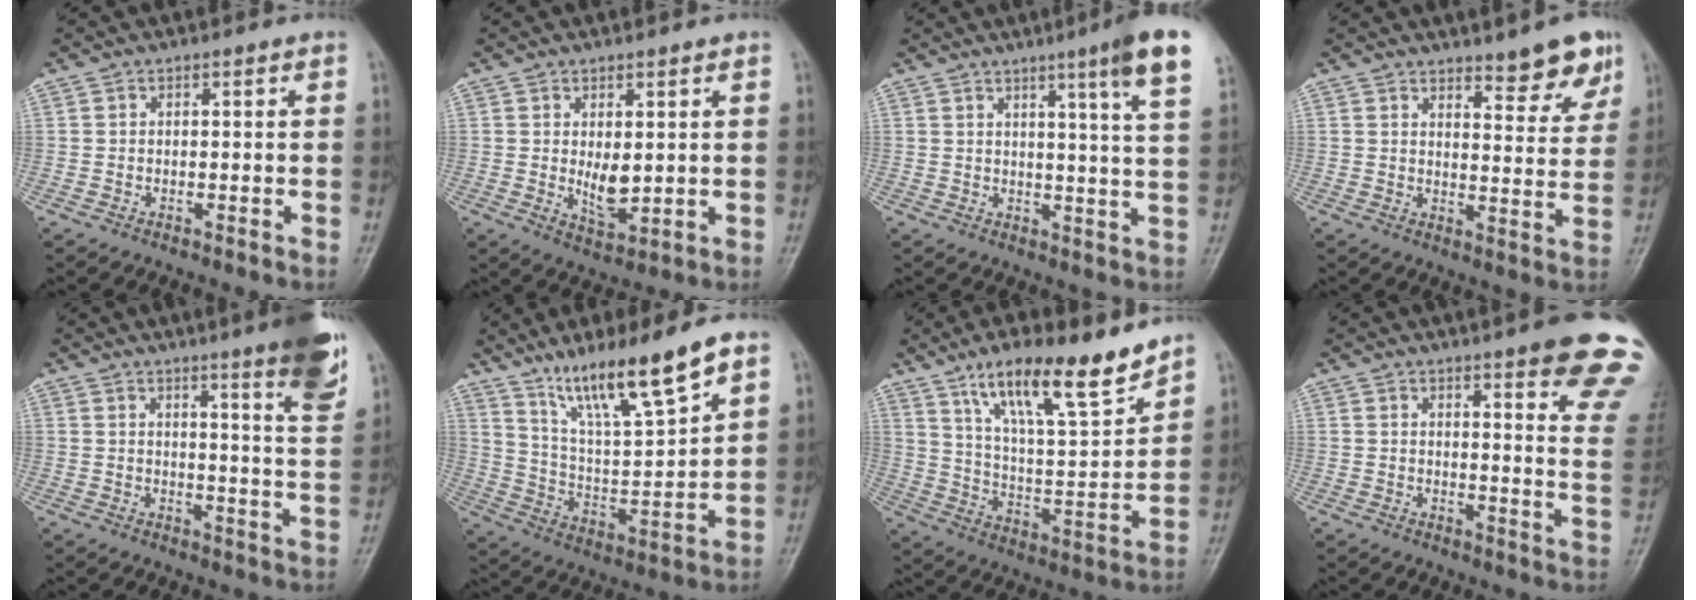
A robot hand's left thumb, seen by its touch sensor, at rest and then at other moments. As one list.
[{"total": 4.9, "force": [0.7, 2.4, 4.2], "torque": [-0.062, -0.017, 0.021]}, {"total": 10.8, "force": [6.2, -0.2, 8.8], "torque": [-0.118, -0.032, 0.075]}, {"total": 8.3, "force": [6.2, 2.3, 5.1], "torque": [-0.039, -0.044, 0.087]}, {"total": 11.4, "force": [7.0, 1.0, 8.9], "torque": [-0.104, -0.043, 0.085]}, {"total": 15.7, "force": [11.2, 2.4, 10.7], "torque": [-0.174, -0.062, 0.214]}, {"total": 17.0, "force": [12.1, 3.8, 11.3], "torque": [-0.165, -0.069, 0.216]}, {"total": 18.0, "force": [12.6, 2.8, 12.5], "torque": [-0.129, -0.065, 0.139]}]